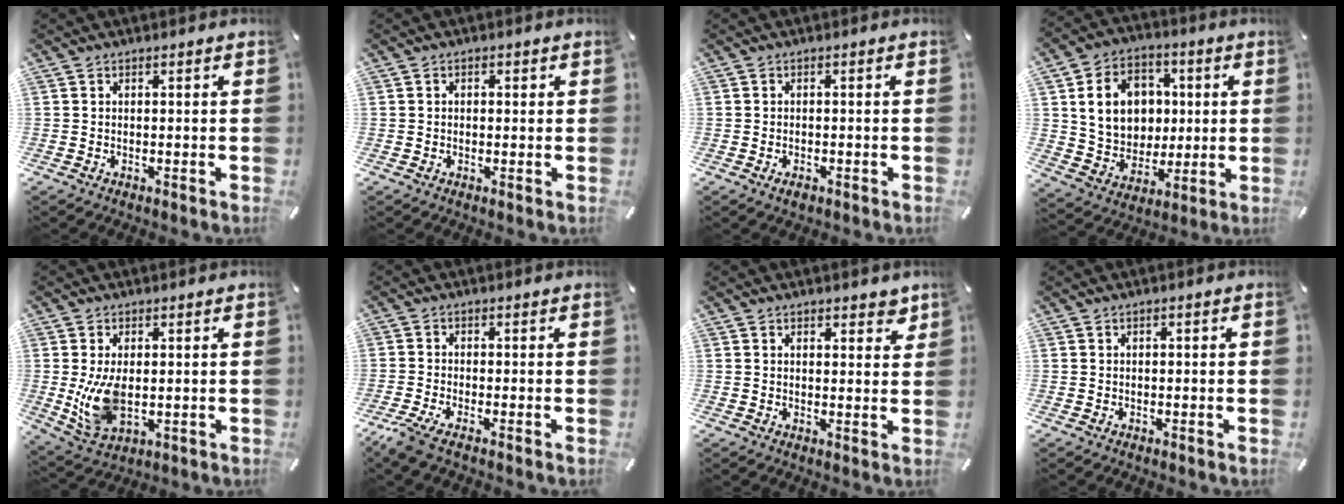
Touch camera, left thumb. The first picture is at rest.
{"total": 1.2, "force": [-0.1, 1.0, 0.7], "torque": [-0.014, 0.006, -0.003]}
{"total": 1.9, "force": [-1.0, 0.9, 1.3], "torque": [-0.023, 0.002, -0.017]}
{"total": 14.5, "force": [2.7, 12.5, 6.9], "torque": [-0.125, 0.006, 0.057]}
{"total": 9.6, "force": [-0.1, 5.8, 7.6], "torque": [-0.169, -0.016, -0.005]}
{"total": 3.5, "force": [-2.2, 0.5, 2.6], "torque": [-0.055, -0.006, -0.038]}
{"total": 3.1, "force": [2.1, 1.7, 1.4], "torque": [-0.008, -0.007, 0.033]}
{"total": 0.7, "force": [0.0, 0.4, 0.6], "torque": [-0.010, 0.002, -0.001]}